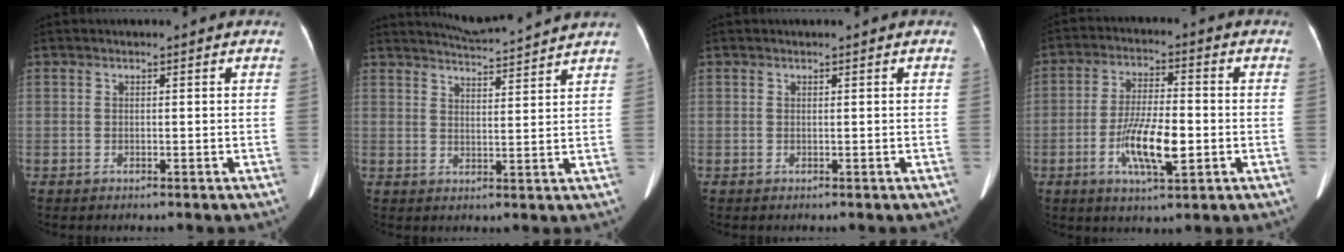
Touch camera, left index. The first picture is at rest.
{"total": 8.5, "force": [8.2, -0.8, 2.0], "torque": [-0.046, 0.010, 0.118]}
{"total": 0.0}
{"total": 9.5, "force": [-2.8, 2.3, 8.8], "torque": [-0.170, -0.007, -0.051]}